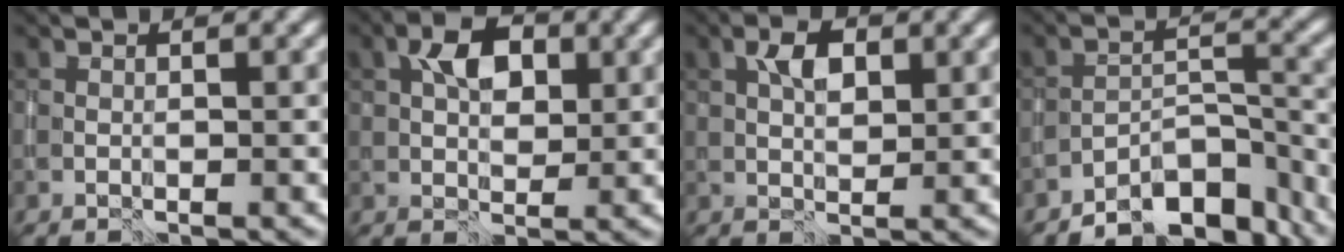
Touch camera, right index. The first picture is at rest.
{"total": 4.2, "force": [1.3, 2.7, 3.0], "torque": [-0.049, 0.006, 0.018]}
{"total": 2.9, "force": [1.0, 1.6, 2.2], "torque": [-0.041, 0.005, 0.019]}
{"total": 6.4, "force": [-5.7, 1.9, 2.2], "torque": [-0.019, 0.006, -0.100]}